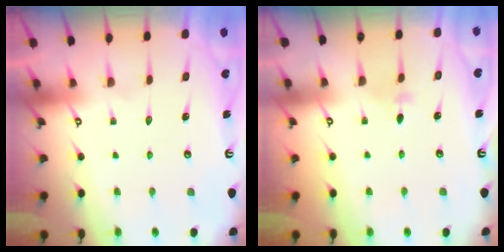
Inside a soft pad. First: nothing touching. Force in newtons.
{"total": 3.0, "press": 3.0, "slide": 0.7}